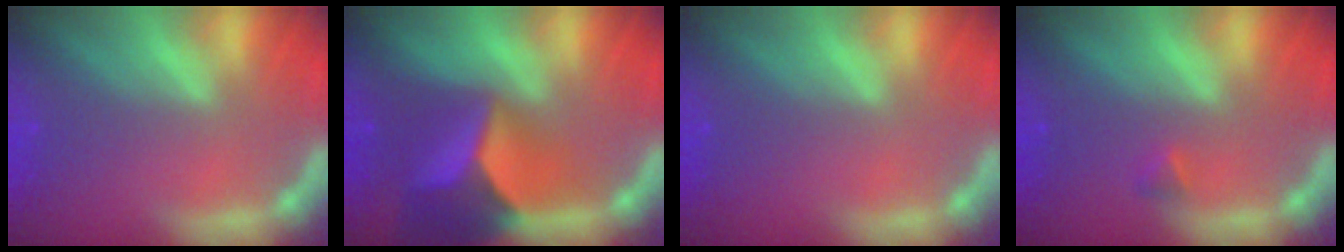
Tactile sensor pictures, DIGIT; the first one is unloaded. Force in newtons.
{"total": 9.5}
{"total": 0.0}
{"total": 0.9}